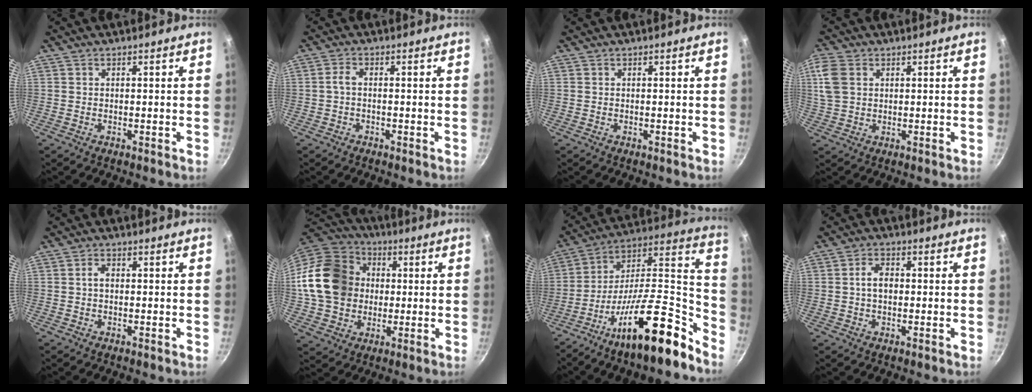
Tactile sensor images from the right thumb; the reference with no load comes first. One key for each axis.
{"total": 1.8, "fx": -0.6, "fy": 0.9, "fz": 1.4, "tx": -0.032, "ty": 0.013, "tz": -0.014}
{"total": 0.0}
{"total": 6.8, "fx": 2.0, "fy": 4.8, "fz": 4.3, "tx": -0.092, "ty": 0.002, "tz": 0.039}
{"total": 2.0, "fx": 0.1, "fy": 1.3, "fz": 1.5, "tx": -0.024, "ty": 0.007, "tz": 0.000}
{"total": 20.4, "fx": 1.2, "fy": 17.0, "fz": 11.1, "tx": -0.189, "ty": 0.036, "tz": 0.022}
{"total": 24.9, "fx": -16.0, "fy": 6.7, "fz": 17.9, "tx": -0.220, "ty": 0.098, "tz": -0.283}
{"total": 4.3, "fx": 0.1, "fy": 2.8, "fz": 3.2, "tx": -0.048, "ty": 0.013, "tz": -0.003}